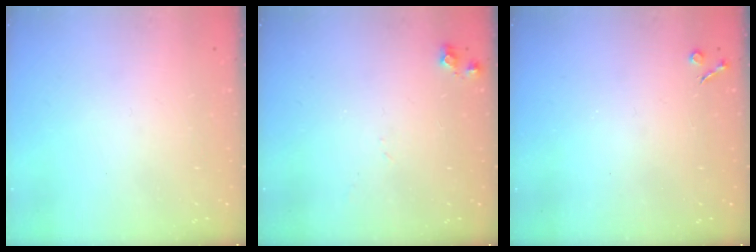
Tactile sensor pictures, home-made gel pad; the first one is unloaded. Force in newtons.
{"total": 6.4, "press": 6.4, "slide": 0.8}
{"total": 2.7, "press": 2.6, "slide": 0.5}